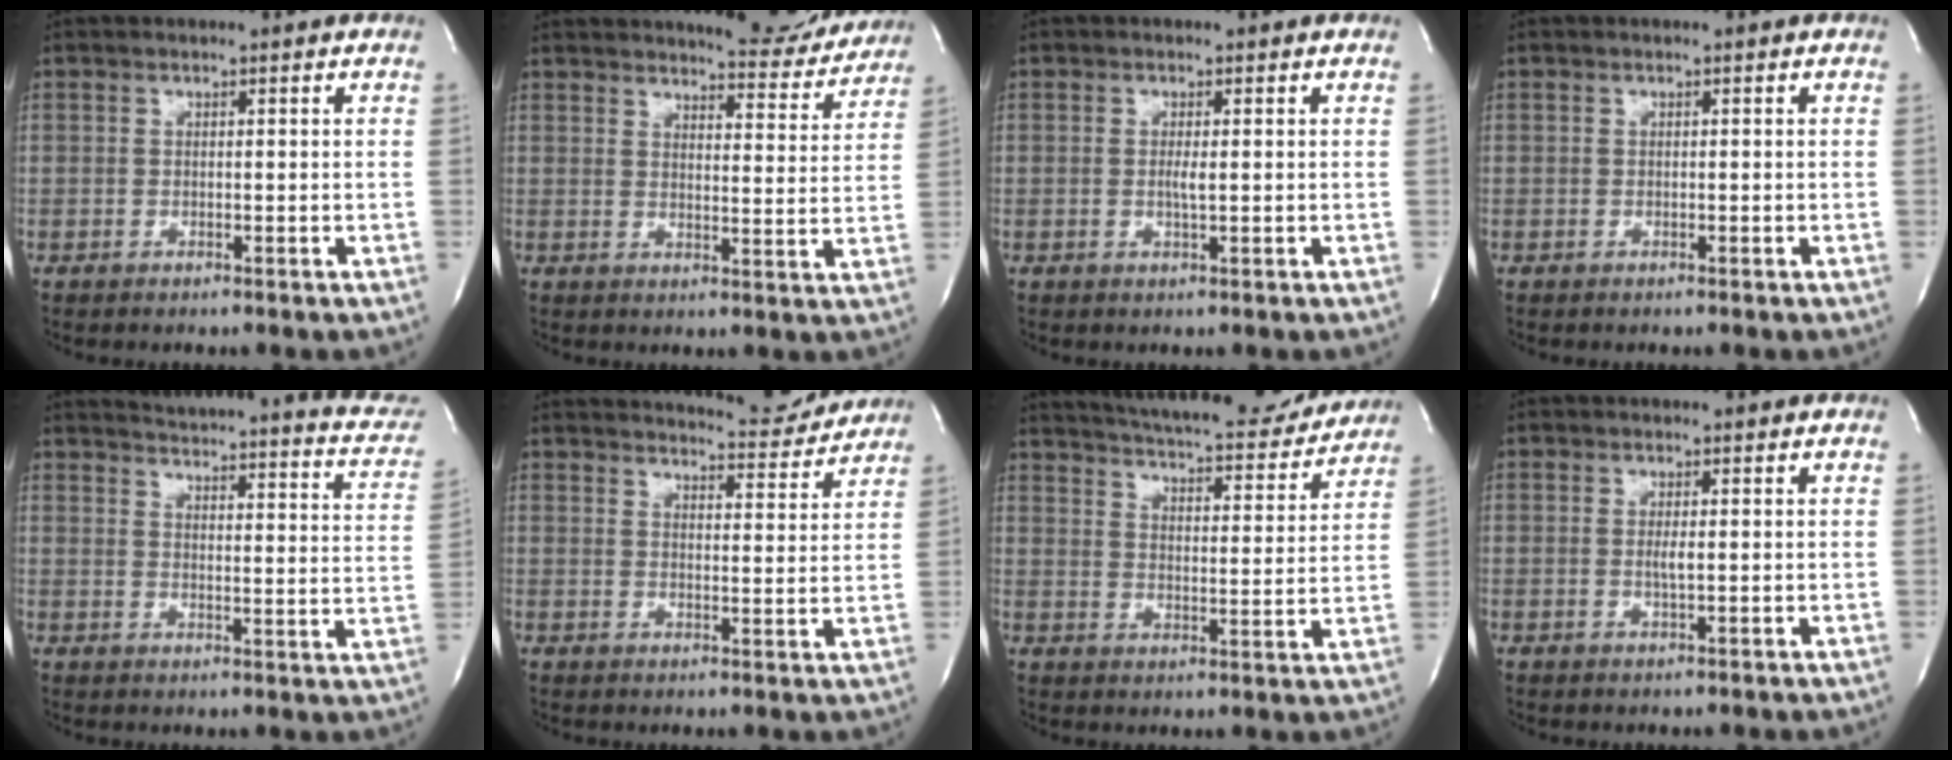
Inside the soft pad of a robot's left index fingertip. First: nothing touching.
{"total": 10.0, "force": [9.6, 1.6, 1.9], "torque": [-0.014, -0.028, 0.114]}
{"total": 1.3, "force": [-0.2, 0.0, 1.3], "torque": [-0.031, -0.006, -0.003]}
{"total": 0.0}
{"total": 21.7, "force": [19.5, 3.4, 8.8], "torque": [-0.113, -0.062, 0.211]}
{"total": 8.7, "force": [8.7, 0.7, 0.8], "torque": [-0.010, -0.018, 0.106]}
{"total": 20.4, "force": [18.7, 3.9, 7.1], "torque": [-0.115, -0.016, 0.248]}
{"total": 1.3, "force": [-0.1, 0.1, 1.3], "torque": [-0.031, -0.006, -0.002]}